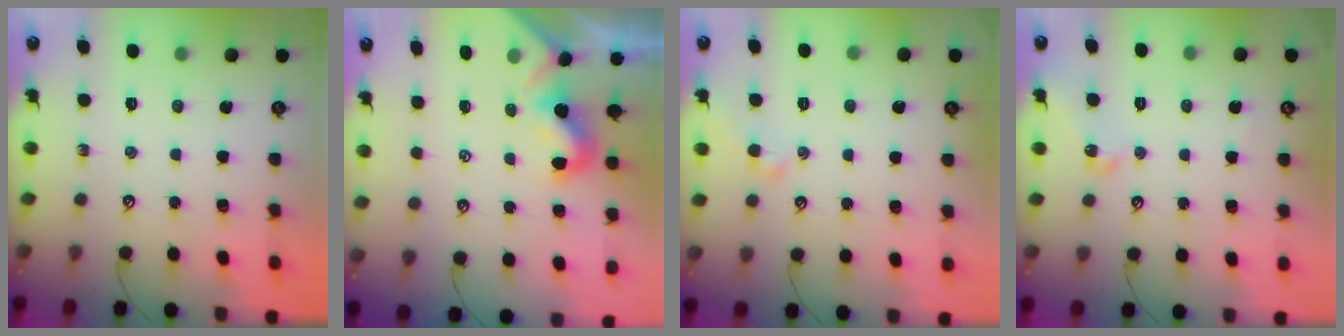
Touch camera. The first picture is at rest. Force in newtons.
{"total": 0.0}
{"total": 1.3, "press": 1.2, "slide": 0.4}
{"total": 3.4, "press": 3.3, "slide": 0.6}